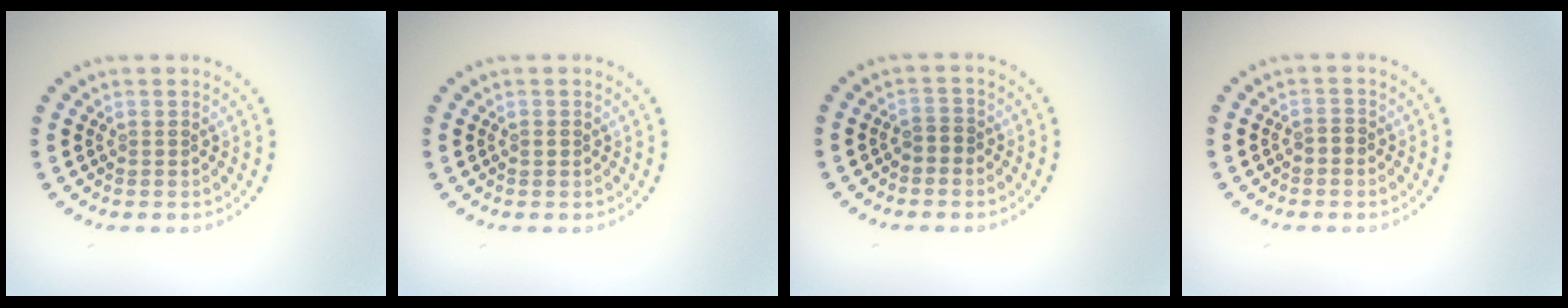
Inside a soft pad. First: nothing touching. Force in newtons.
{"total": 0.7, "press": 0.7, "slide": 0.0}
{"total": 1.1, "press": 1.0, "slide": 0.4}
{"total": 0.8, "press": 0.8, "slide": 0.2}